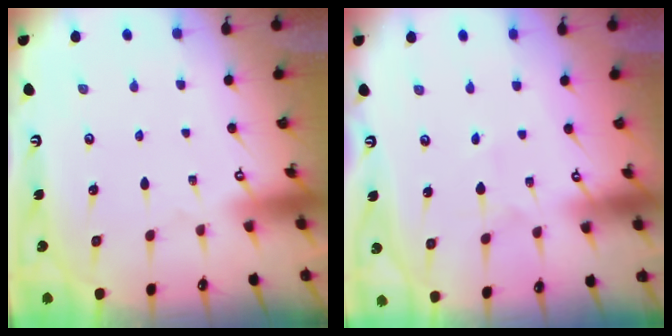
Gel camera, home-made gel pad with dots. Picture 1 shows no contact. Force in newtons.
{"total": 2.5, "press": 2.5, "slide": 0.3}